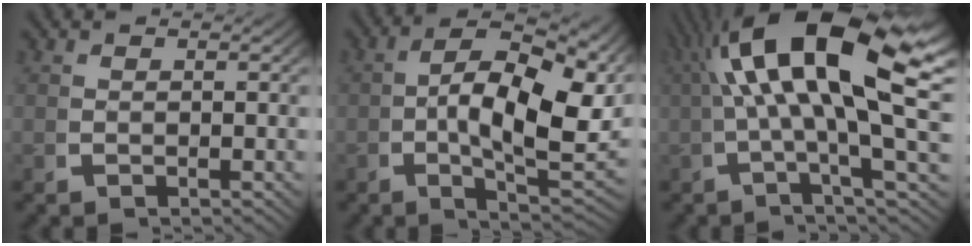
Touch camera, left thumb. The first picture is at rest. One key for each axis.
{"total": 12.1, "fx": 1.0, "fy": 6.6, "fz": 10.2, "tx": -0.161, "ty": -0.034, "tz": 0.022}
{"total": 16.6, "fx": 3.2, "fy": 7.1, "fz": 14.6, "tx": -0.238, "ty": -0.003, "tz": 0.045}